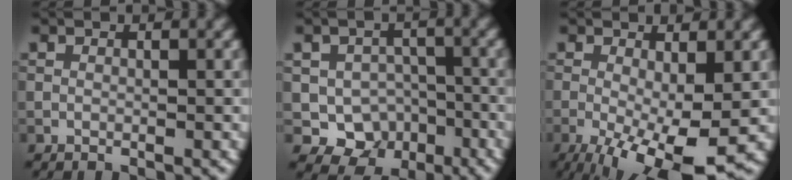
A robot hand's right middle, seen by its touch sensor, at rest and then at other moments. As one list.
[{"total": 6.0, "force": [-2.4, 5.0, 2.3], "torque": [-0.018, -0.008, -0.029]}, {"total": 8.7, "force": [-2.7, 2.6, 7.8], "torque": [-0.144, -0.019, -0.037]}]